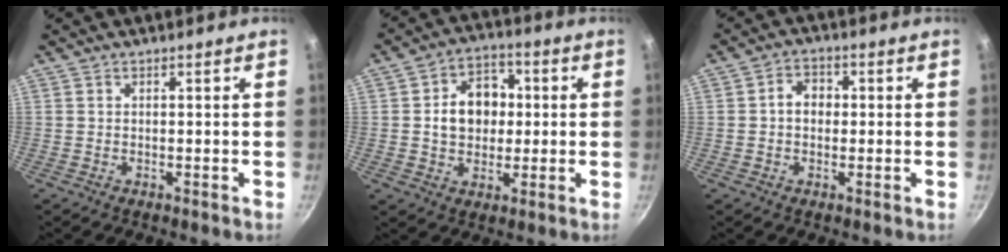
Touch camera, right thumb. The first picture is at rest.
{"total": 10.5, "force": [0.8, 8.2, 6.5], "torque": [-0.064, 0.016, 0.004]}
{"total": 4.4, "force": [0.1, 3.5, 2.6], "torque": [-0.019, 0.013, -0.005]}